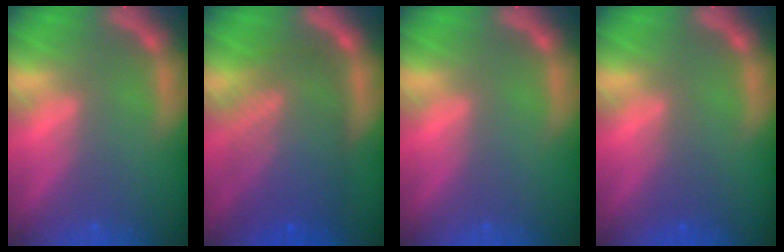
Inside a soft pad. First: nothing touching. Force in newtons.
{"total": 9.6}
{"total": 0.0}
{"total": 1.5}